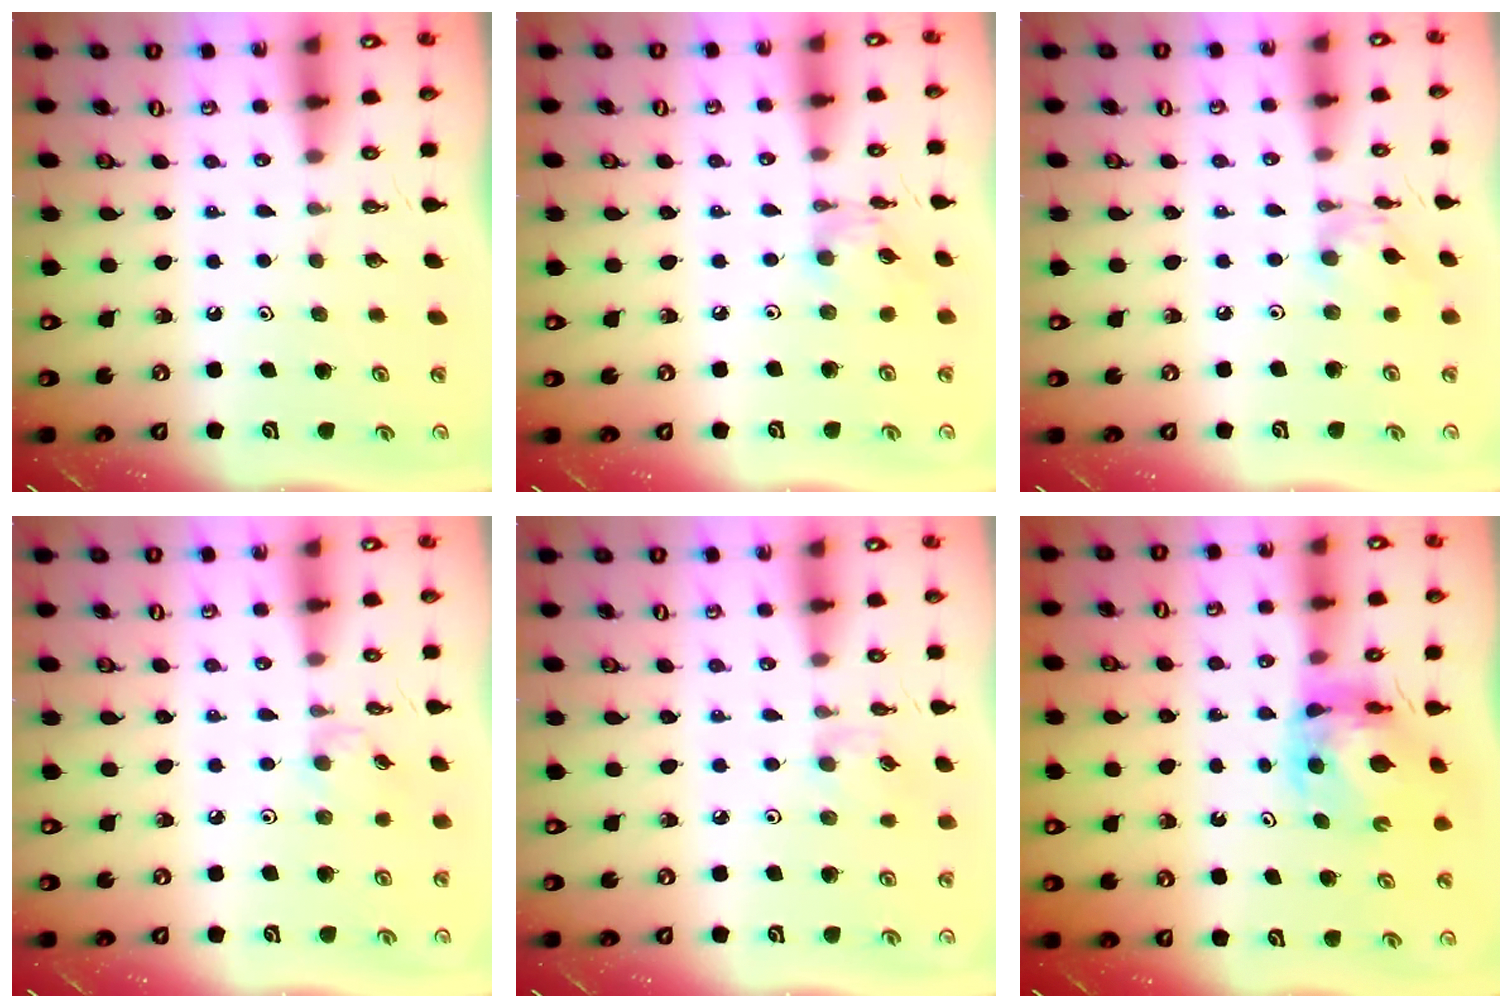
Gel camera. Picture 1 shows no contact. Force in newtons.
{"total": 3.3, "press": 3.3, "slide": 0.3}
{"total": 3.9, "press": 3.9, "slide": 0.3}
{"total": 1.9, "press": 1.9, "slide": 0.4}
{"total": 2.9, "press": 2.8, "slide": 0.5}
{"total": 11.0, "press": 10.9, "slide": 1.4}